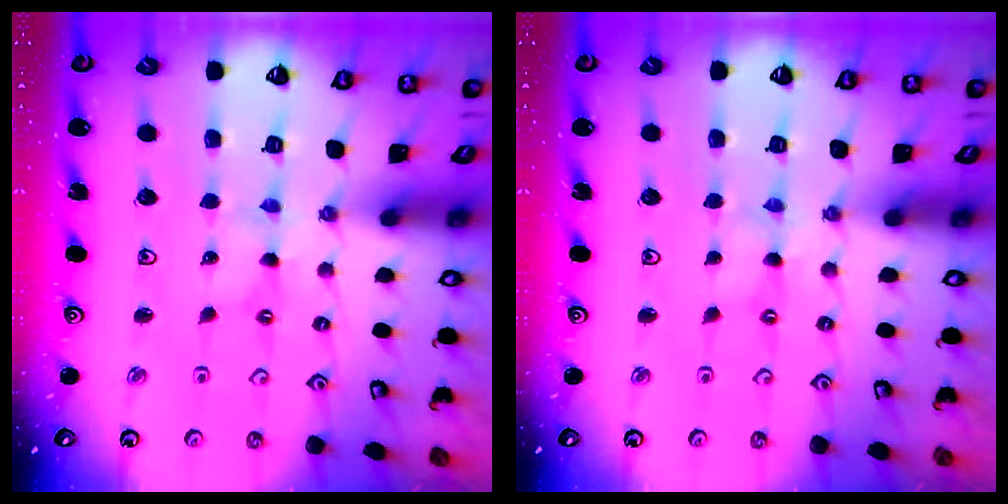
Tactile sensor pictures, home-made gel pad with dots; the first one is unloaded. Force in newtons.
{"total": 0.0}